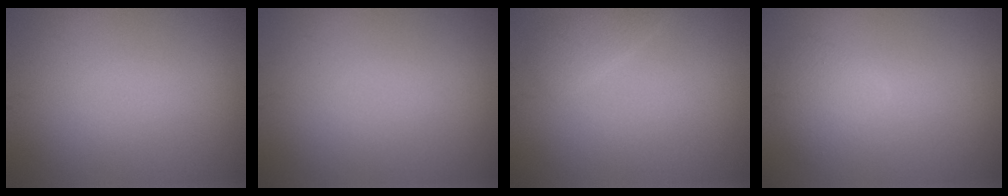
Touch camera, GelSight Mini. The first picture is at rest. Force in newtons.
{"total": 0.0}
{"total": 1.4, "press": 1.4, "slide": 0.1}
{"total": 2.0, "press": 2.0, "slide": 0.2}